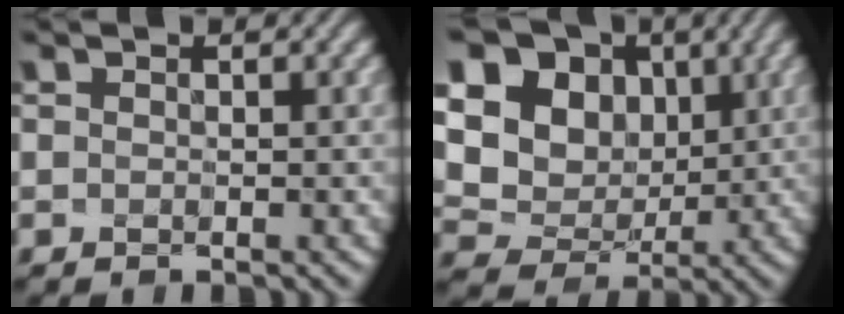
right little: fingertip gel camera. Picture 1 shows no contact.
{"total": 13.9, "force": [4.4, 11.5, 6.5], "torque": [-0.158, 0.011, 0.090]}